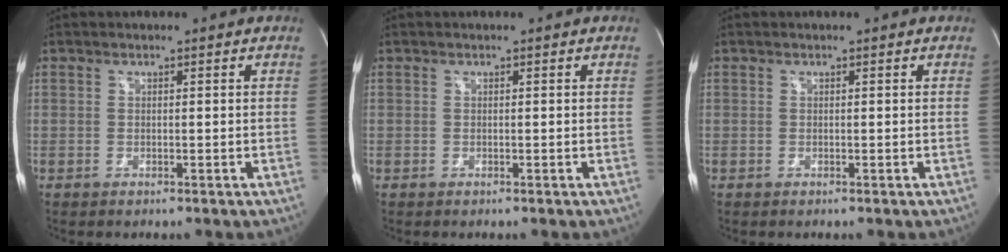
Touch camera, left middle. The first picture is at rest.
{"total": 0.0}
{"total": 0.0}